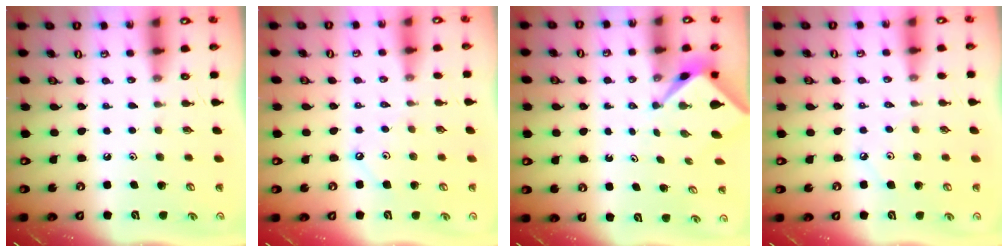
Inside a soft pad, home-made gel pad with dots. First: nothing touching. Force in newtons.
{"total": 2.5, "press": 2.5, "slide": 0.4}
{"total": 2.2, "press": 2.2, "slide": 0.3}
{"total": 1.7, "press": 1.7, "slide": 0.3}